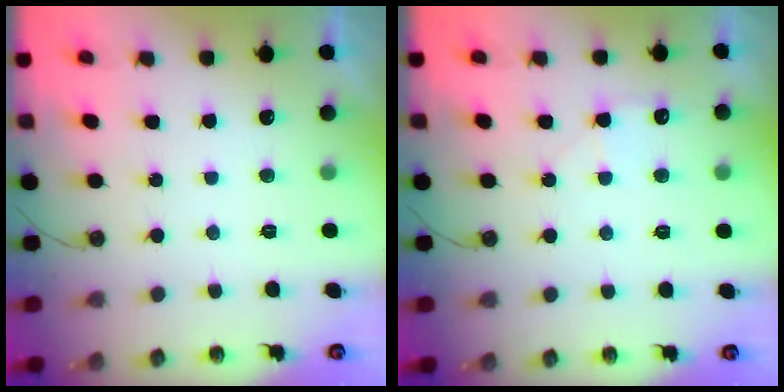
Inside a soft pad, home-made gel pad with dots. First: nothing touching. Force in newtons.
{"total": 7.1, "press": 7.0, "slide": 0.9}